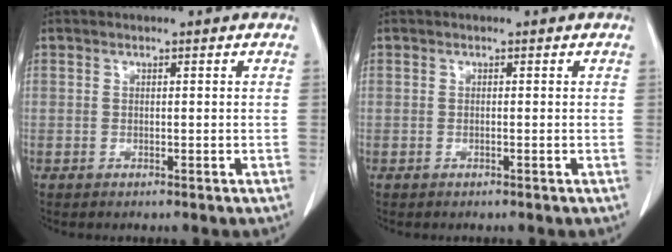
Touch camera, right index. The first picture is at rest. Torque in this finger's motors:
{"motor_torque": [0.17, -0.05, 0.02, 0.01]}